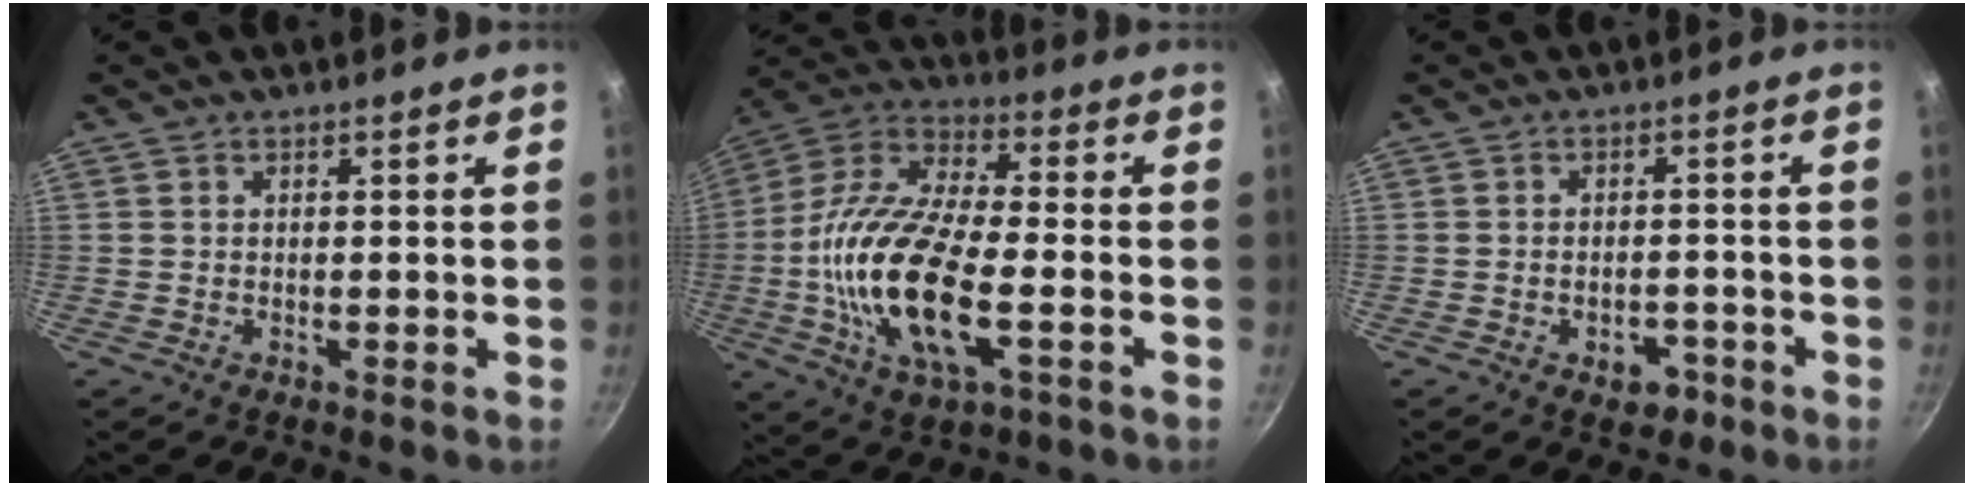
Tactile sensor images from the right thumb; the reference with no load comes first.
{"total": 21.3, "force": [-4.1, 8.8, 19.0], "torque": [-0.369, 0.022, -0.093]}
{"total": 4.4, "force": [-2.3, 2.8, 2.5], "torque": [-0.019, 0.019, -0.025]}